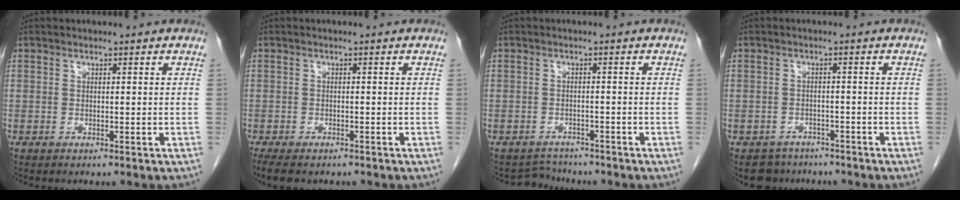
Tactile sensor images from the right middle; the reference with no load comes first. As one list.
[{"total": 6.3, "force": [-4.8, 2.6, 3.0], "torque": [-0.052, -0.012, -0.072]}, {"total": 2.7, "force": [-2.4, 0.6, -1.0], "torque": [0.011, -0.005, -0.038]}, {"total": 4.0, "force": [-3.2, 2.3, -0.4], "torque": [0.009, 0.007, -0.048]}]